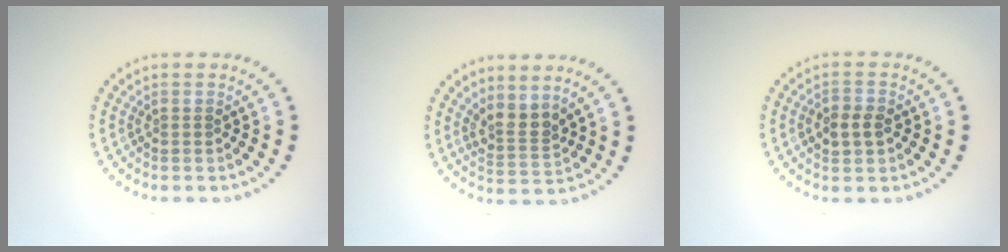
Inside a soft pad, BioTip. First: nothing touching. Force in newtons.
{"total": 2.6, "press": 1.9, "slide": 1.7}
{"total": 2.5, "press": 2.4, "slide": 0.4}